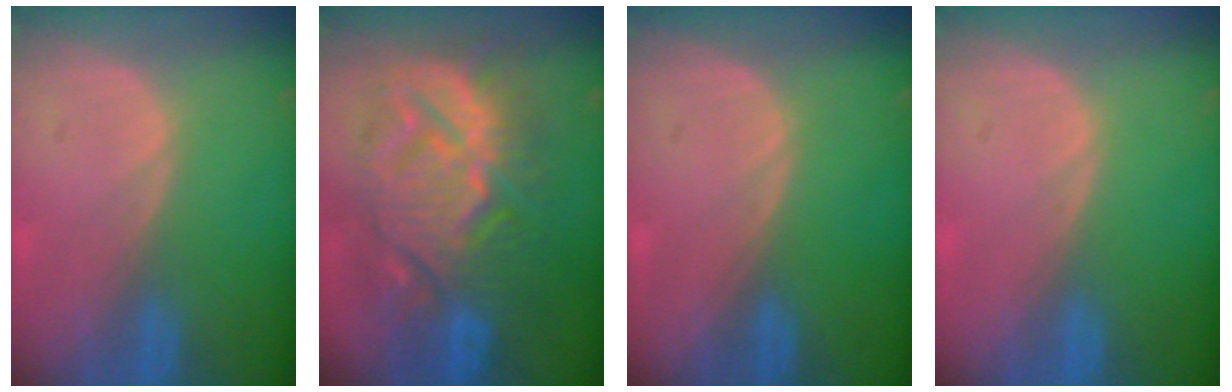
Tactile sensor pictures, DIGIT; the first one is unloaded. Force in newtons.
{"total": 13.9, "press": 13.8, "slide": 1.4}
{"total": 0.0}
{"total": 0.0}